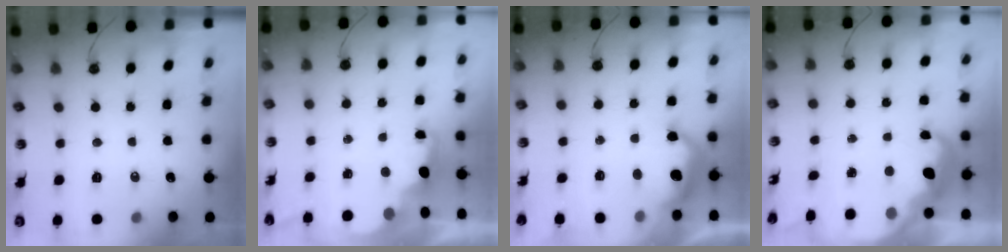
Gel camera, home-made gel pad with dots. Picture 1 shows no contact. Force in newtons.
{"total": 2.7, "press": 2.6, "slide": 0.8}
{"total": 12.8, "press": 12.7, "slide": 0.7}
{"total": 6.7, "press": 6.7, "slide": 0.5}